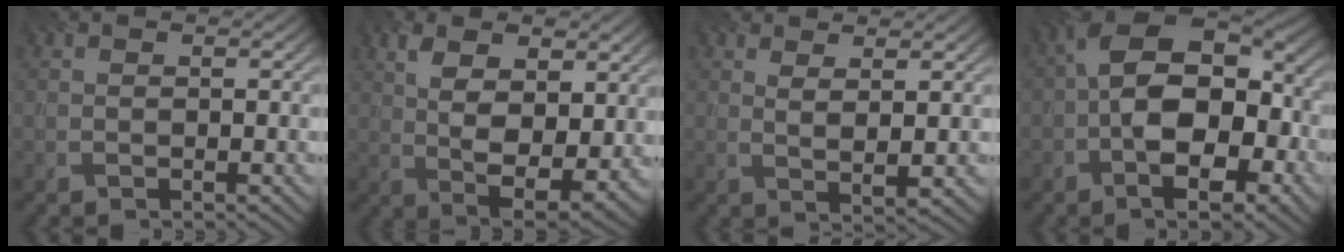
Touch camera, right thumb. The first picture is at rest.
{"total": 9.8, "force": [3.1, 5.2, 7.7], "torque": [-0.155, -0.007, 0.056]}
{"total": 2.5, "force": [1.7, 0.5, 1.8], "torque": [-0.039, -0.006, 0.032]}
{"total": 14.6, "force": [-2.3, 8.5, 11.6], "torque": [-0.200, 0.000, -0.046]}